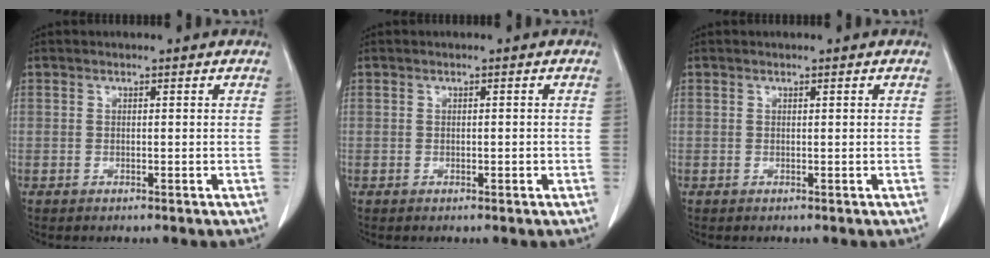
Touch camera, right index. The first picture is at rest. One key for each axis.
{"total": 0.9, "fx": -0.1, "fy": 0.4, "fz": 0.8, "tx": -0.015, "ty": 0.002, "tz": 0.000}
{"total": 0.0}